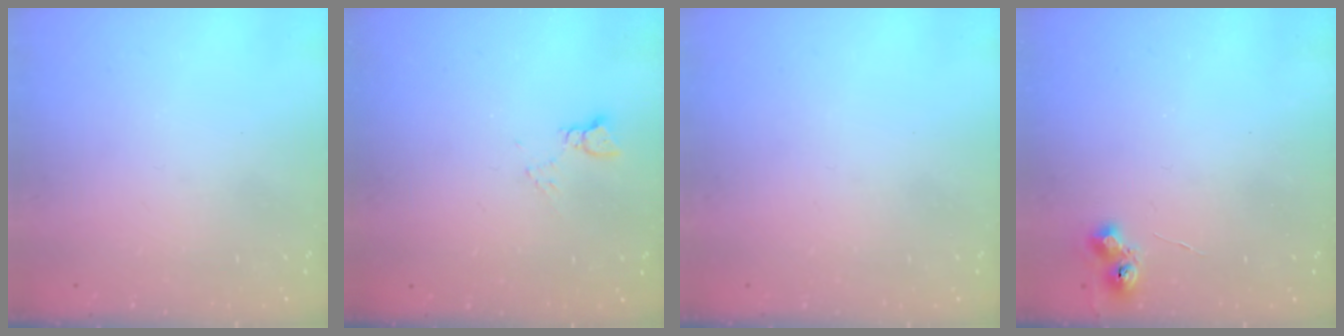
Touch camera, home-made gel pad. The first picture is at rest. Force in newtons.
{"total": 3.6, "press": 3.5, "slide": 0.5}
{"total": 0.0}
{"total": 6.3, "press": 6.2, "slide": 0.7}